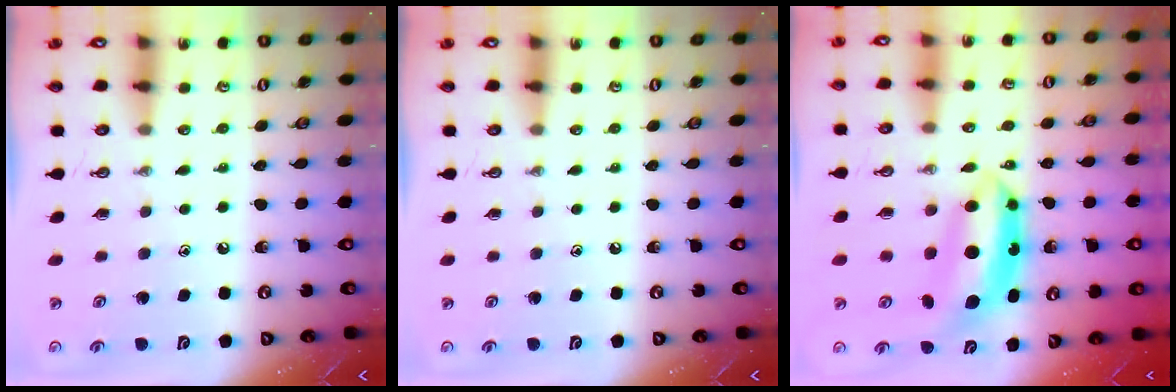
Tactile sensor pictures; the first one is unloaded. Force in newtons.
{"total": 0.0}
{"total": 8.7, "press": 8.7, "slide": 0.7}